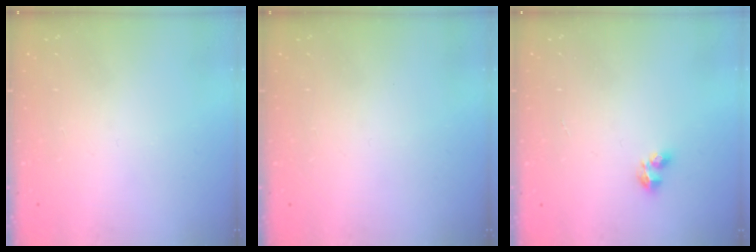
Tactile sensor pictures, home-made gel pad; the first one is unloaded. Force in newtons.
{"total": 0.0}
{"total": 2.1, "press": 2.0, "slide": 0.8}